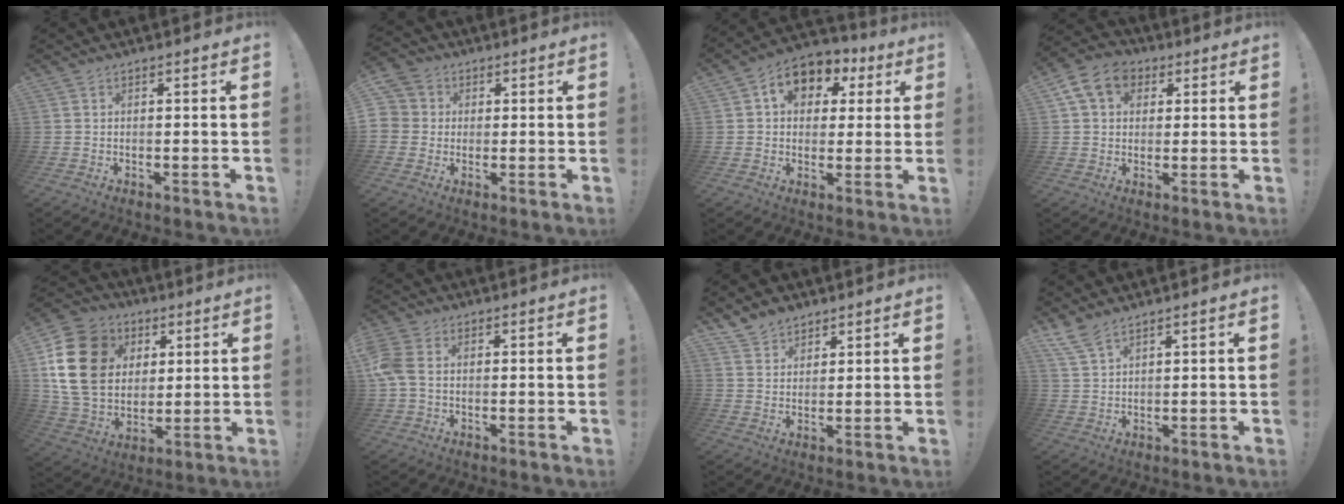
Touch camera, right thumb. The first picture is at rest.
{"total": 5.3, "force": [0.2, 5.2, 1.3], "torque": [-0.030, 0.006, 0.005]}
{"total": 9.8, "force": [3.3, 7.7, 5.1], "torque": [-0.072, -0.009, 0.064]}
{"total": 11.3, "force": [4.2, 8.6, 5.9], "torque": [-0.089, -0.004, 0.083]}
{"total": 20.5, "force": [5.2, 16.1, 11.5], "torque": [-0.213, -0.010, 0.111]}
{"total": 7.1, "force": [0.6, 5.1, 4.8], "torque": [-0.122, 0.000, 0.013]}
{"total": 5.9, "force": [4.9, 3.2, 0.8], "torque": [-0.019, -0.034, 0.096]}
{"total": 5.0, "force": [4.1, 1.1, 2.6], "torque": [-0.065, -0.017, 0.079]}